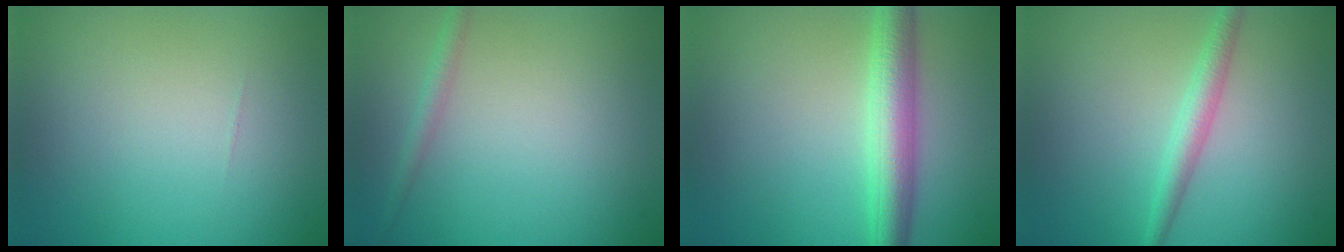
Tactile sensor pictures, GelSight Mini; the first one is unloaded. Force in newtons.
{"total": 1.5, "press": 1.5, "slide": 0.0}
{"total": 5.0, "press": 5.0, "slide": 0.1}
{"total": 2.2, "press": 2.2, "slide": 0.0}